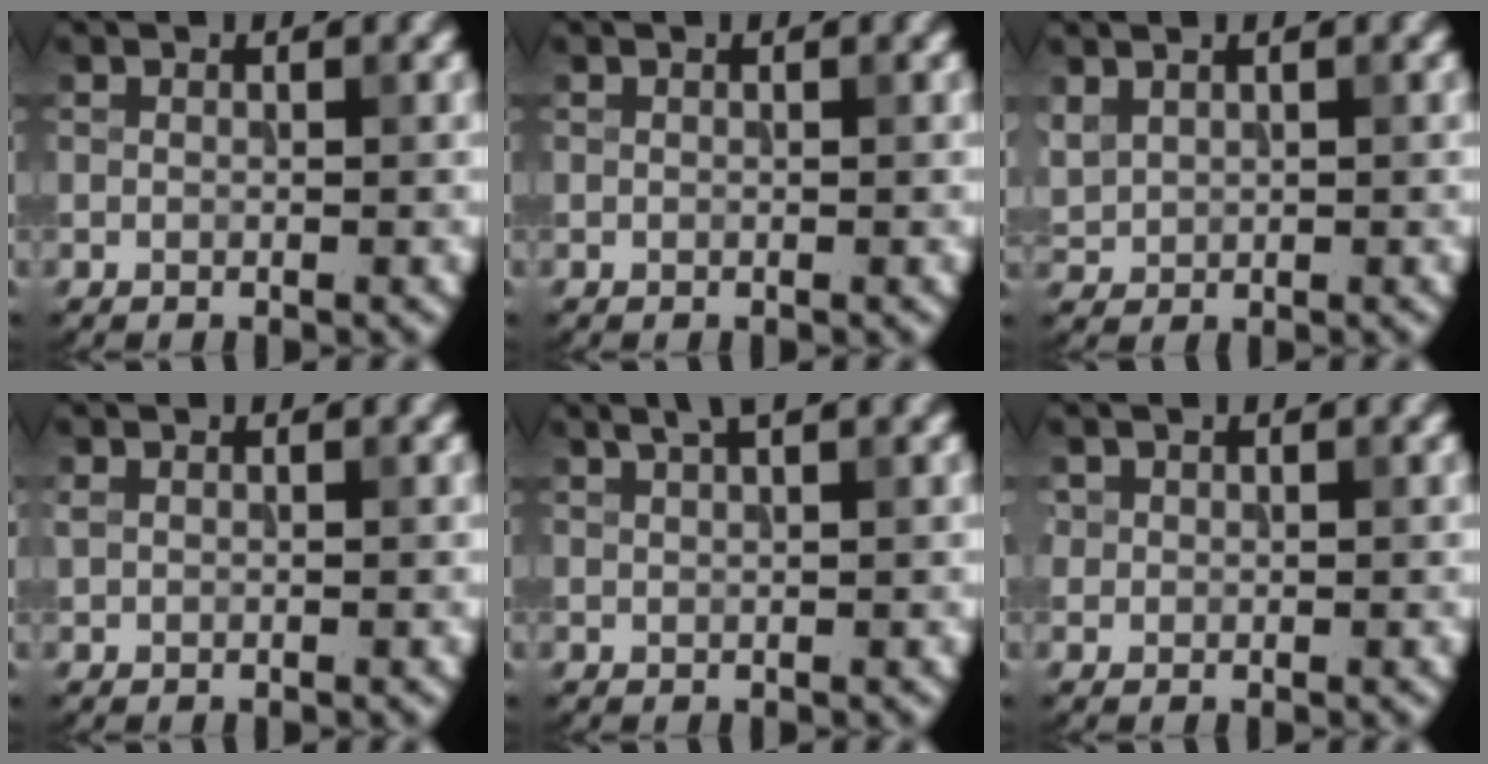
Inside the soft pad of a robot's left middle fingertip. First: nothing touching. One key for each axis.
{"total": 0.0}
{"total": 1.5, "fx": 0.9, "fy": 1.0, "fz": 0.6, "tx": -0.016, "ty": 0.001, "tz": 0.024}
{"total": 0.6, "fx": 0.3, "fy": 0.4, "fz": 0.3, "tx": -0.007, "ty": 0.000, "tz": 0.007}
{"total": 1.9, "fx": 1.4, "fy": 0.3, "fz": 1.3, "tx": -0.015, "ty": 0.004, "tz": 0.021}
{"total": 0.8, "fx": 0.2, "fy": 0.8, "fz": 0.0, "tx": 0.006, "ty": -0.004, "tz": 0.007}